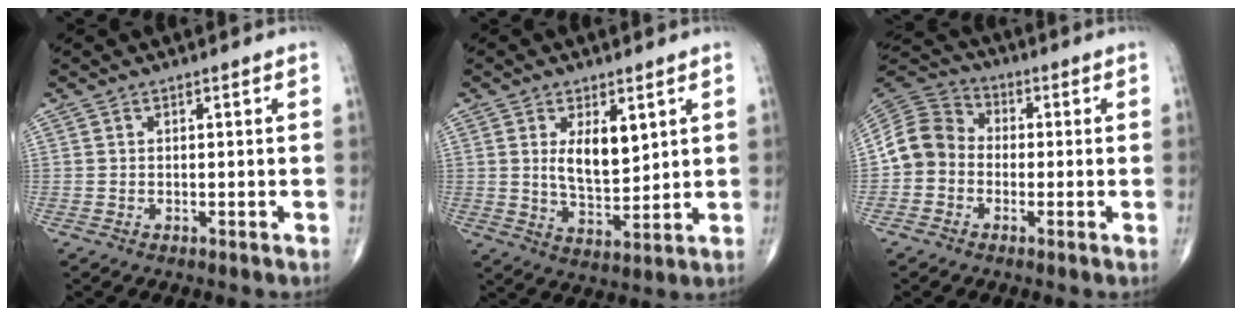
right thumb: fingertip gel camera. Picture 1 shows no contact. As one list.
[{"total": 8.1, "force": [2.6, 4.0, 6.6], "torque": [-0.092, -0.027, 0.055]}, {"total": 9.0, "force": [-1.5, 7.8, 4.2], "torque": [-0.066, 0.033, -0.045]}]